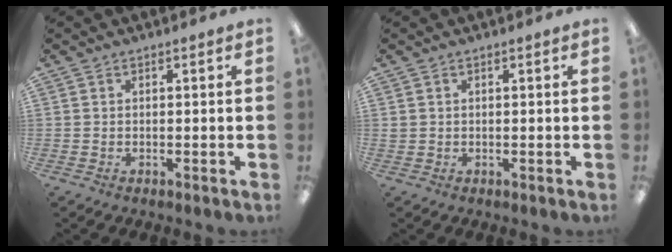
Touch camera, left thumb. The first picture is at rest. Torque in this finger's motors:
{"motor_torque": [-0.40, -0.07, 0.14, -0.20, 0.00]}